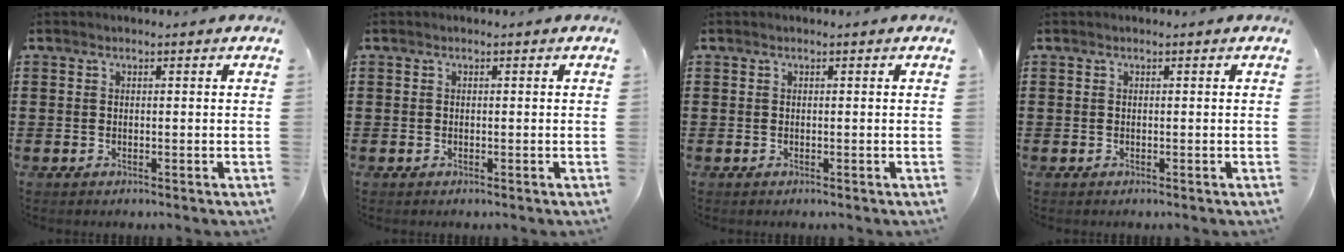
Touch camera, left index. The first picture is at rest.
{"total": 0.0}
{"total": 0.0}
{"total": 0.0}